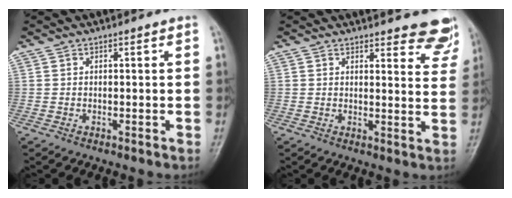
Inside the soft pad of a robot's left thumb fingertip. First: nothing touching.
{"total": 9.5, "force": [8.7, 2.5, 2.8], "torque": [0.009, -0.054, 0.078]}